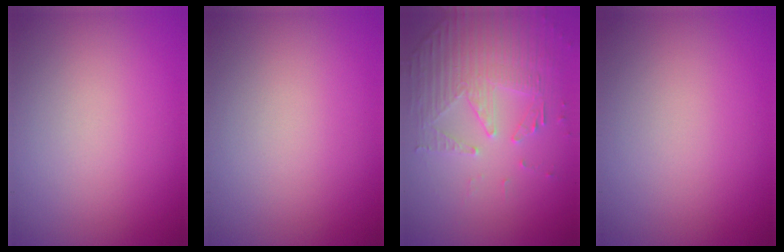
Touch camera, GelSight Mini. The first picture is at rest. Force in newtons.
{"total": 0.0}
{"total": 5.1, "press": 3.6, "slide": 3.6}
{"total": 0.0}